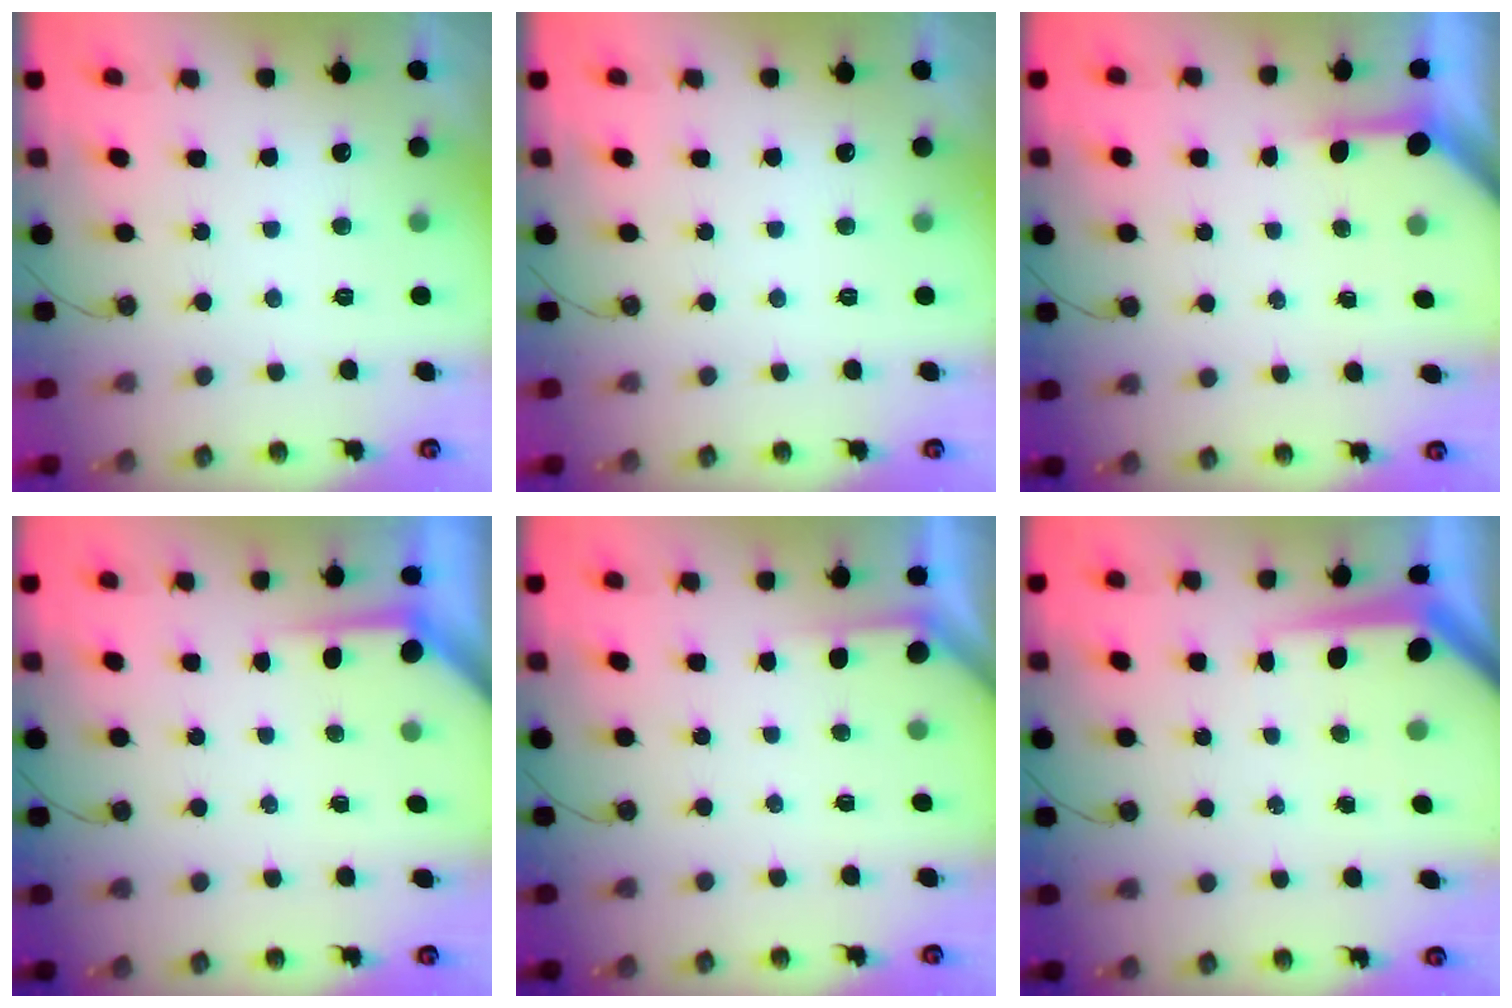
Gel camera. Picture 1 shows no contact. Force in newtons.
{"total": 0.0}
{"total": 3.3, "press": 3.3, "slide": 0.4}
{"total": 3.7, "press": 3.7, "slide": 0.4}
{"total": 2.2, "press": 2.2, "slide": 0.3}
{"total": 7.8, "press": 7.7, "slide": 0.6}